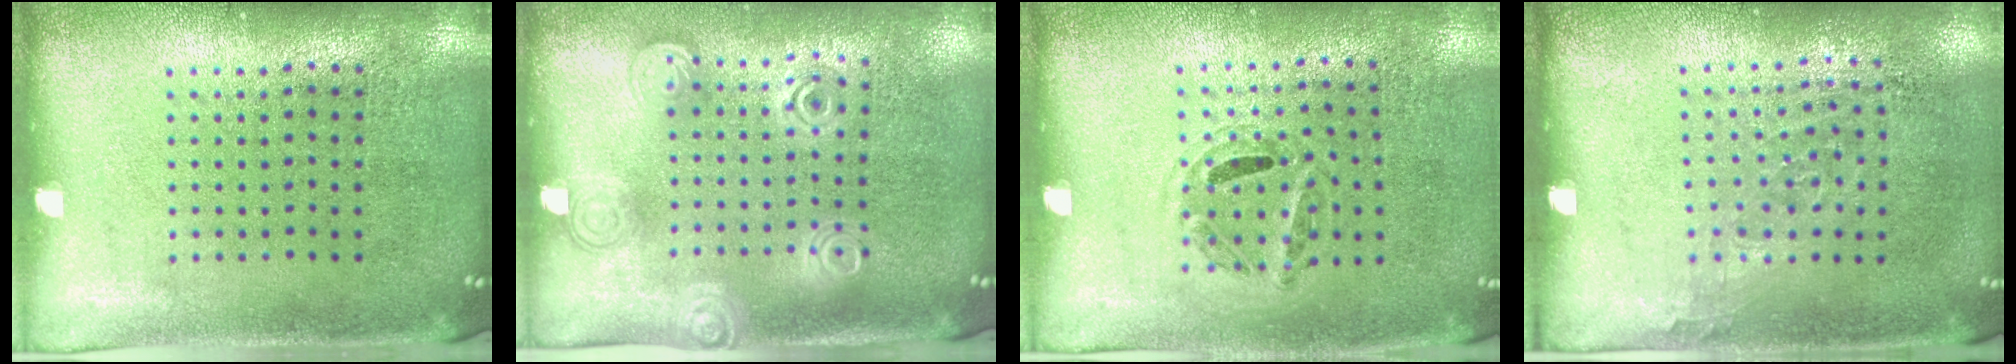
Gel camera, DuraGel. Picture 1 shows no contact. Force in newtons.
{"total": 1.5, "press": 1.4, "slide": 0.7}
{"total": 1.0, "press": 0.7, "slide": 0.8}
{"total": 1.0, "press": 0.7, "slide": 0.6}